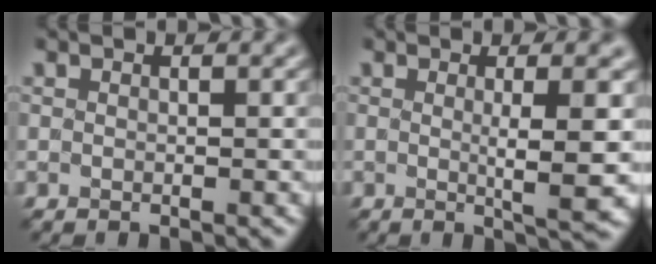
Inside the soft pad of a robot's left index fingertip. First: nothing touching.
{"total": 5.2, "force": [0.1, 0.8, 5.1], "torque": [-0.073, -0.005, 0.004]}